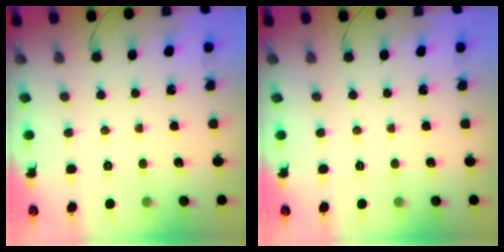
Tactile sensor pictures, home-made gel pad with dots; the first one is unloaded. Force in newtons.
{"total": 0.0}